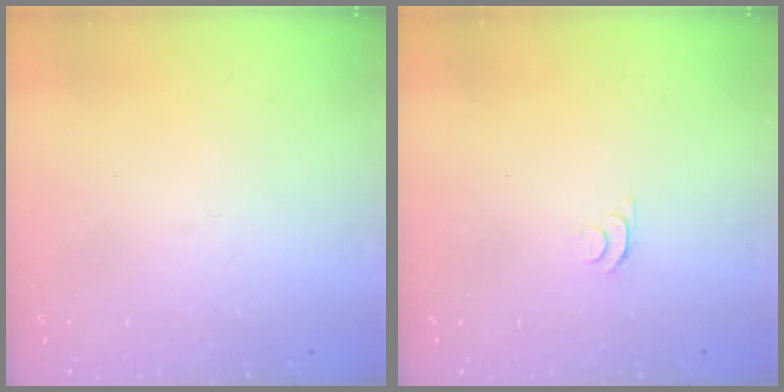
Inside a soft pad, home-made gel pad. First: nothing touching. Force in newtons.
{"total": 4.4, "press": 4.3, "slide": 0.6}